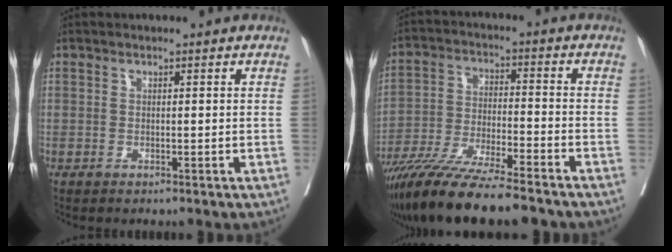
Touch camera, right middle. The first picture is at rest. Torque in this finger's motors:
{"motor_torque": [1.07, -1.06, 0.35, 0.21]}